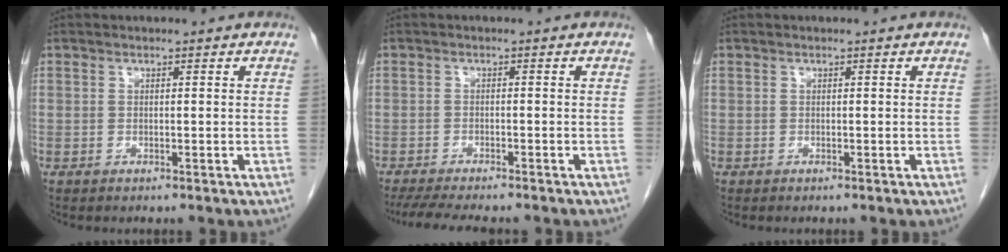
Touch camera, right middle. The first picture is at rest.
{"total": 8.9, "force": [-7.7, 1.3, 4.4], "torque": [-0.064, -0.012, -0.116]}
{"total": 0.0}